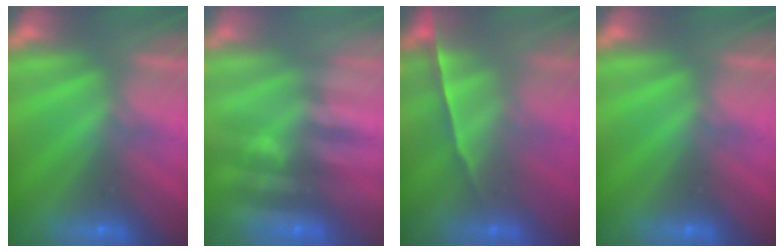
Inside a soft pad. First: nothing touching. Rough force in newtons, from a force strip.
{"total": 2.5}
{"total": 1.5}
{"total": 0.0}